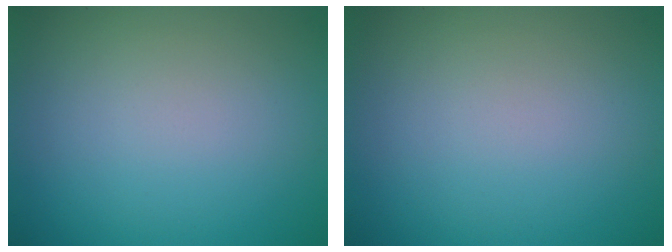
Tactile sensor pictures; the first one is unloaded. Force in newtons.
{"total": 0.0}